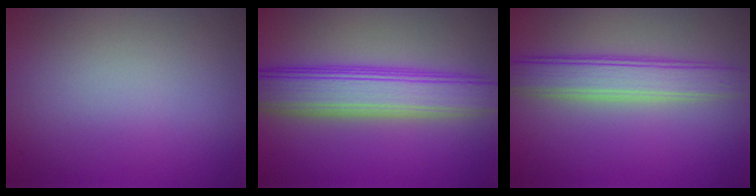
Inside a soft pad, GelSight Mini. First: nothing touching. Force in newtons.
{"total": 7.2, "press": 7.2, "slide": 0.4}
{"total": 4.7, "press": 4.7, "slide": 0.2}